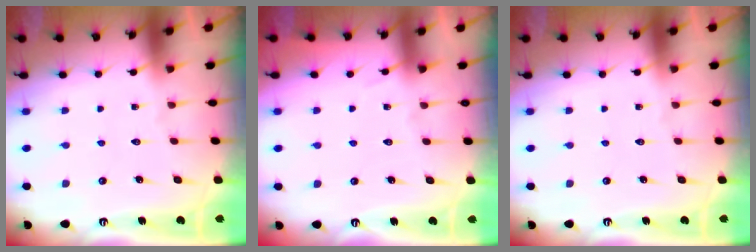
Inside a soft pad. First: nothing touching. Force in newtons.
{"total": 5.0, "press": 4.9, "slide": 0.7}
{"total": 0.0}